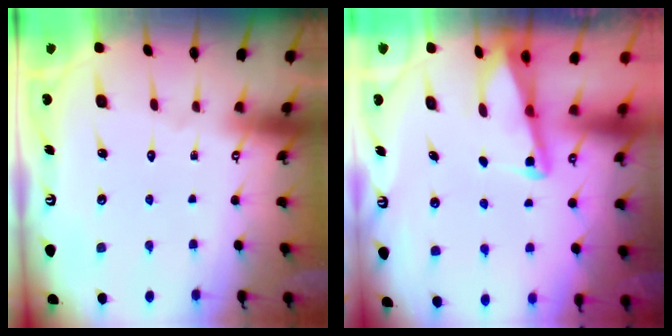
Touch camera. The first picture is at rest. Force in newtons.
{"total": 2.2, "press": 2.2, "slide": 0.3}